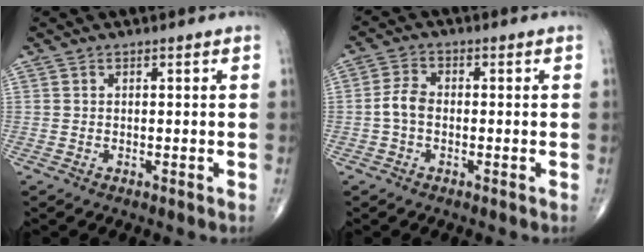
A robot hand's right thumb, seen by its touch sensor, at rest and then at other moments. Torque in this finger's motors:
{"motor_torque": [0.28, -0.09, 0.67, -0.06, 0.05]}